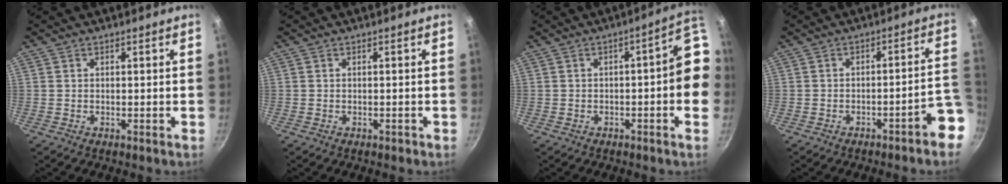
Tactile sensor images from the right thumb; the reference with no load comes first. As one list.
[{"total": 0.5, "force": [-0.3, 0.3, 0.2], "torque": [-0.004, 0.006, 0.000]}, {"total": 9.6, "force": [-0.5, 3.3, 8.9], "torque": [-0.085, 0.037, -0.006]}, {"total": 7.7, "force": [-4.2, 1.5, 6.3], "torque": [-0.052, 0.052, -0.049]}]